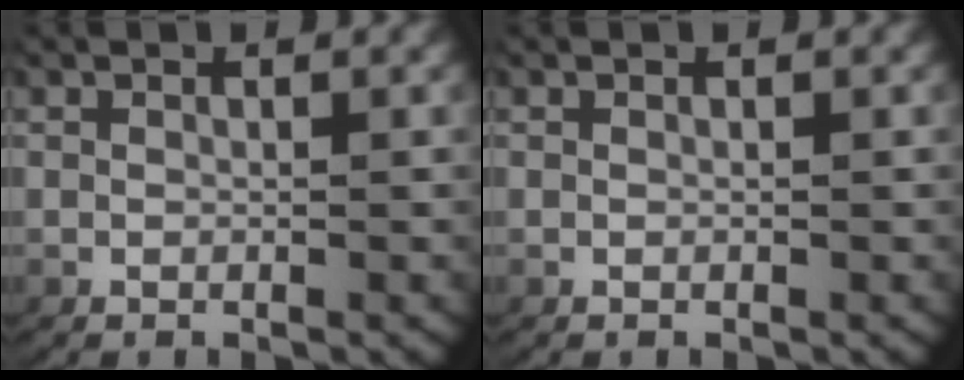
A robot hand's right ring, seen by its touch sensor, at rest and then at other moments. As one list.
[{"total": 0.0}]